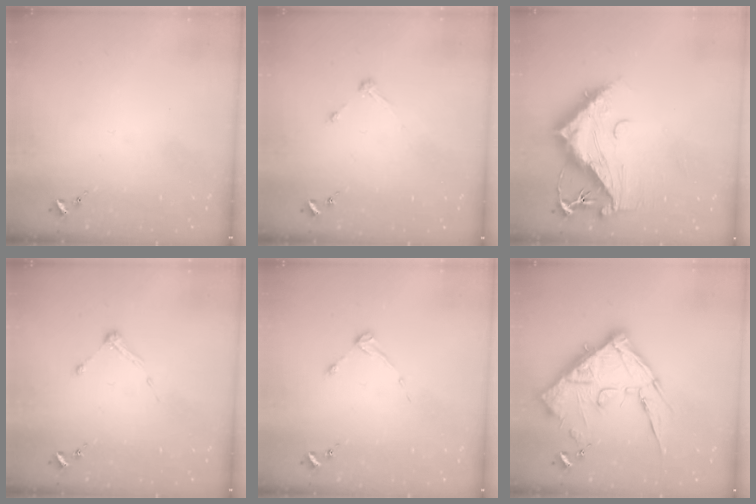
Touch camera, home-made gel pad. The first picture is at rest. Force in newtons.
{"total": 3.2, "press": 3.2, "slide": 0.4}
{"total": 15.4, "press": 15.3, "slide": 1.6}
{"total": 3.9, "press": 3.8, "slide": 0.4}
{"total": 3.1, "press": 3.1, "slide": 0.4}
{"total": 19.4, "press": 19.4, "slide": 1.0}